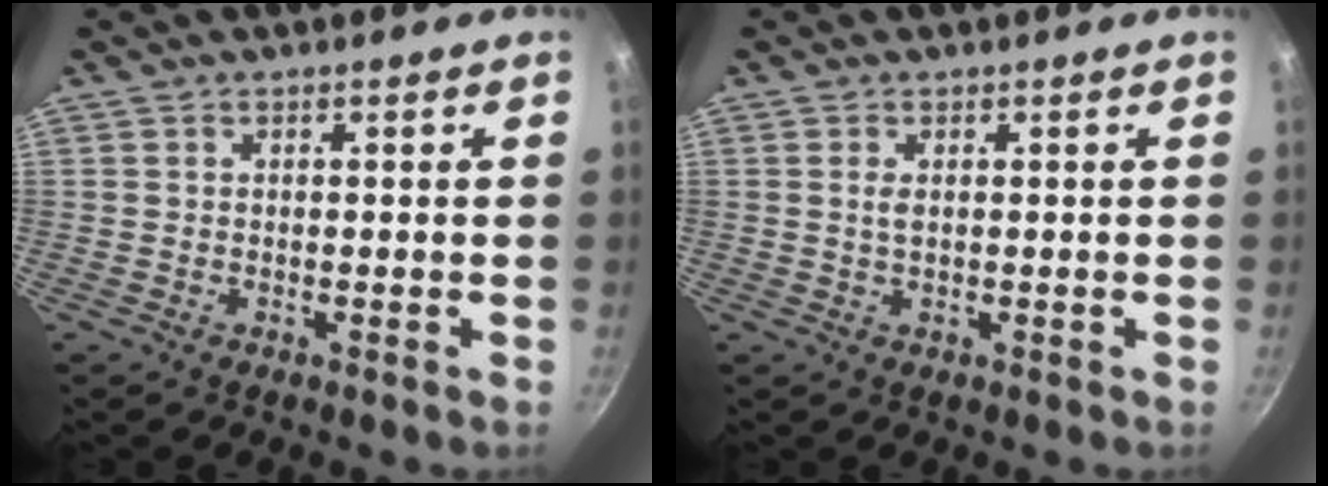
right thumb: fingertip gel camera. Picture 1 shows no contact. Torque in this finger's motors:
{"motor_torque": [-0.74, -0.01, 0.17, 0.34, -0.06]}